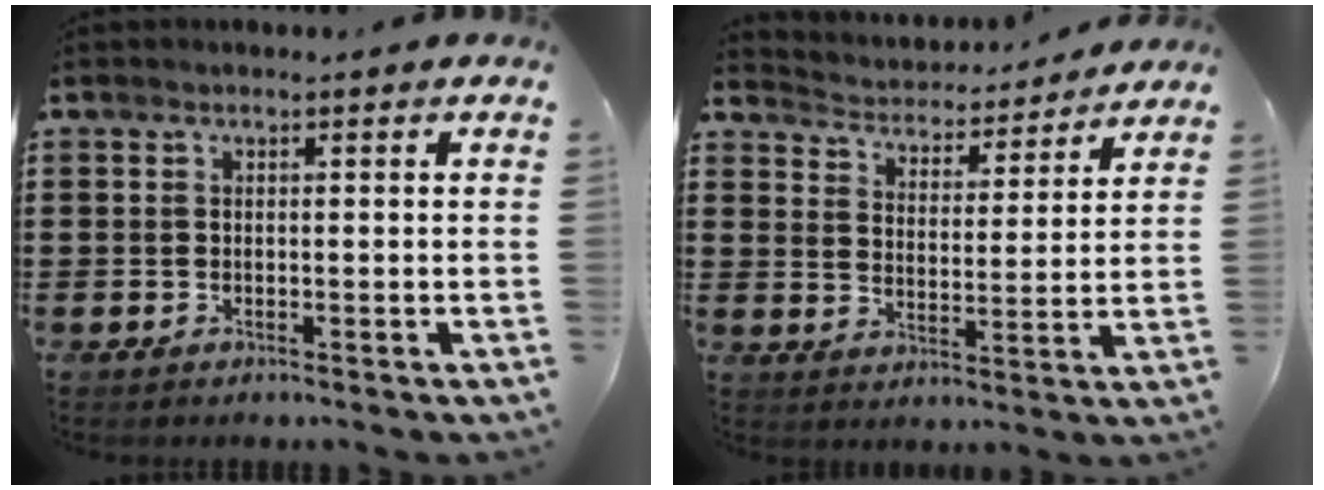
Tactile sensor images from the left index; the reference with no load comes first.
{"total": 3.6, "force": [3.5, 0.3, -0.2], "torque": [-0.022, -0.033, 0.054]}